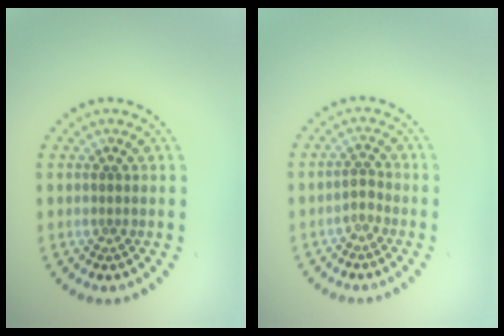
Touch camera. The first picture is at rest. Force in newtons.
{"total": 1.0, "press": 0.8, "slide": 0.5}